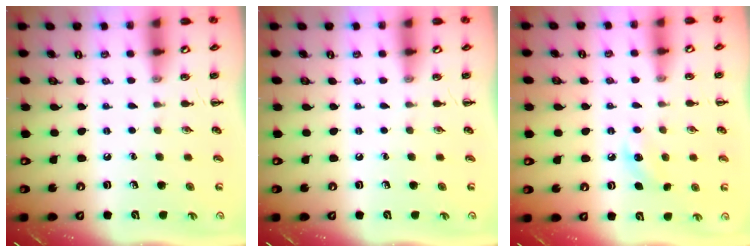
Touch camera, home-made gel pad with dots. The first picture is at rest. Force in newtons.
{"total": 0.0}
{"total": 7.7, "press": 7.4, "slide": 1.9}